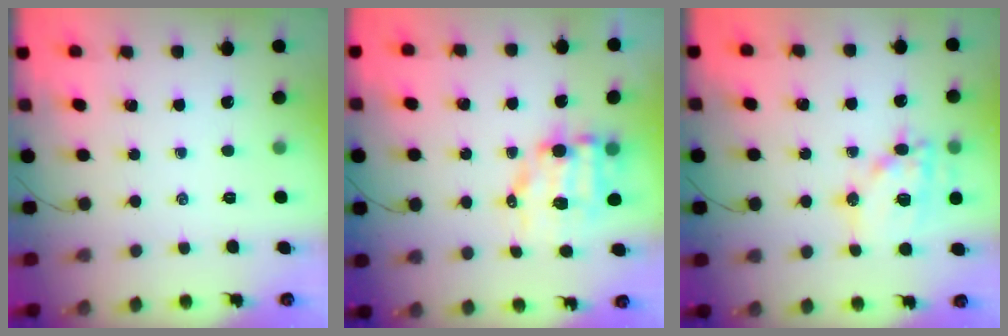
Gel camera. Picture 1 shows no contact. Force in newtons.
{"total": 9.4, "press": 9.2, "slide": 1.9}
{"total": 15.1, "press": 15.0, "slide": 2.2}